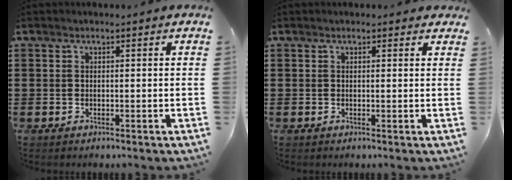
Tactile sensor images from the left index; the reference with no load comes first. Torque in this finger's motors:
{"motor_torque": [2.14, 0.00, 0.05, -0.01]}